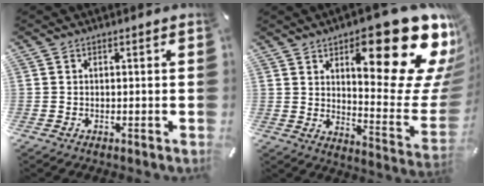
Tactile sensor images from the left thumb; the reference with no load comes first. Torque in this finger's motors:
{"motor_torque": [2.90, 2.11, 1.75, -1.03, 0.44]}